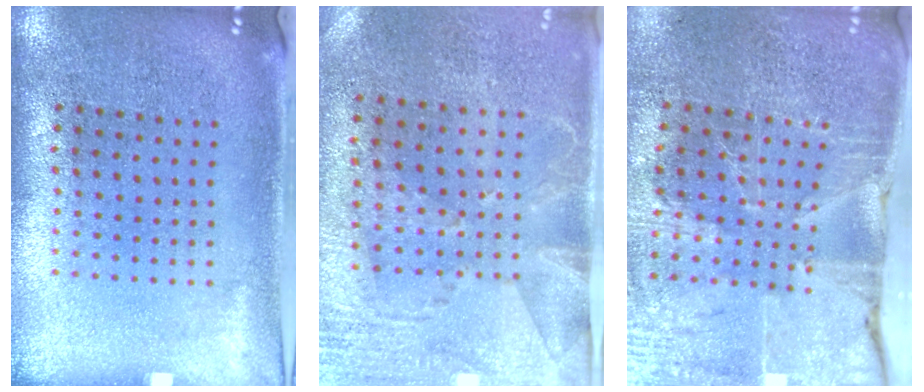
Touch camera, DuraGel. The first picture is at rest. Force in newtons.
{"total": 2.8, "press": 2.3, "slide": 1.5}
{"total": 3.4, "press": 3.3, "slide": 0.4}